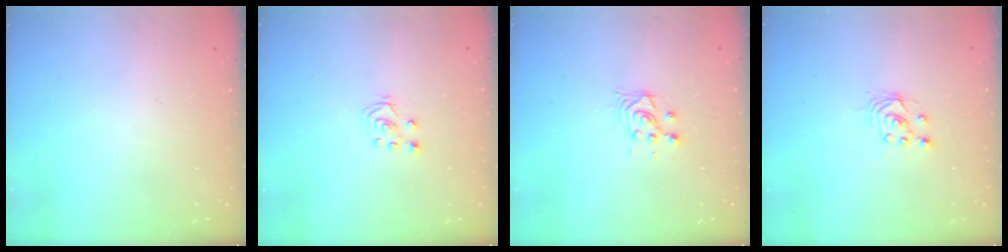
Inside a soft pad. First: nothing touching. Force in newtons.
{"total": 3.1, "press": 3.1, "slide": 0.2}
{"total": 4.6, "press": 4.6, "slide": 0.4}
{"total": 2.7, "press": 2.7, "slide": 0.2}